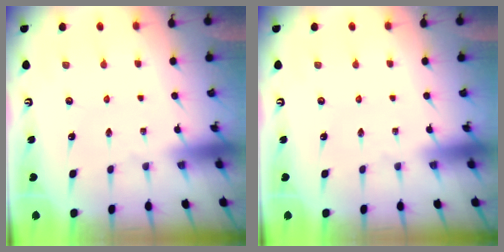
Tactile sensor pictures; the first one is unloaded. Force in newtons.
{"total": 0.0}